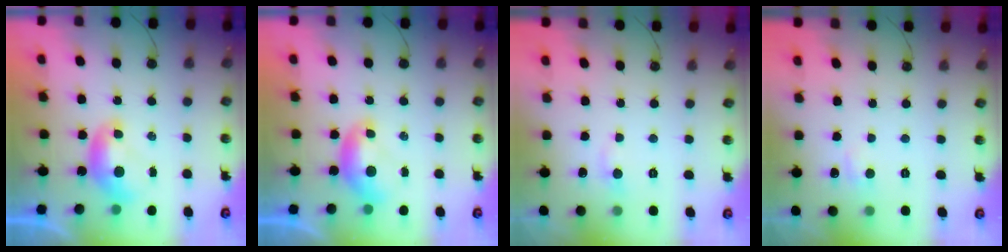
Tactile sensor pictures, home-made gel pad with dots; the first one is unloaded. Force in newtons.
{"total": 0.0}
{"total": 1.5, "press": 1.2, "slide": 0.9}
{"total": 0.9, "press": 0.5, "slide": 0.8}